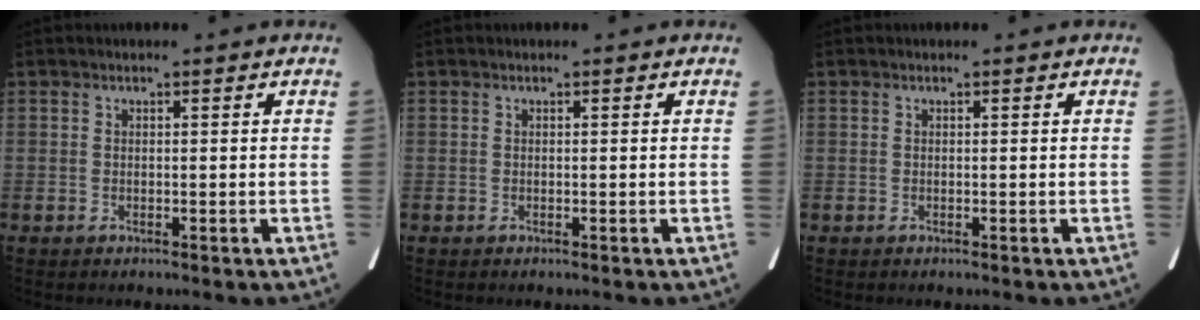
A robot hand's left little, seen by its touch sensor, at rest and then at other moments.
{"total": 0.0}
{"total": 0.0}